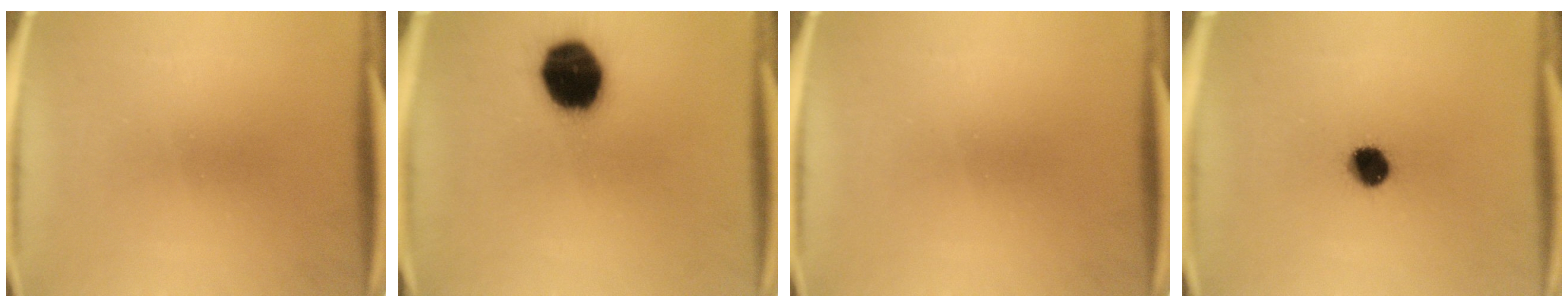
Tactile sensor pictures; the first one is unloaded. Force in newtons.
{"total": 16.8}
{"total": 0.0}
{"total": 6.5}